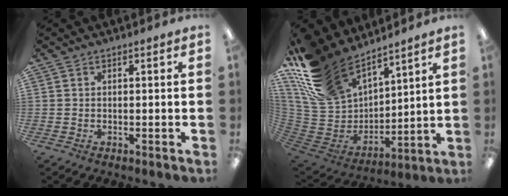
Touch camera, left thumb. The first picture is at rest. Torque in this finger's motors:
{"motor_torque": [0.64, 0.13, 1.16, -1.61, 0.19]}